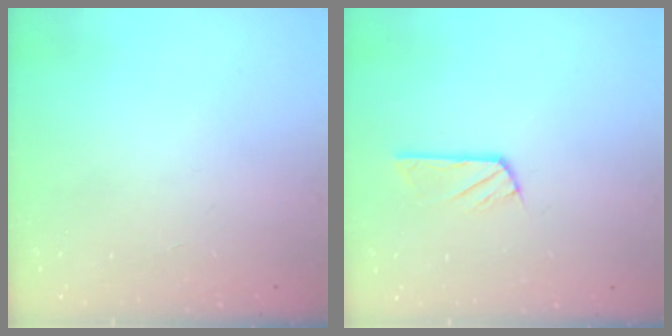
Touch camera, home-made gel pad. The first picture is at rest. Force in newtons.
{"total": 3.5, "press": 3.5, "slide": 0.2}